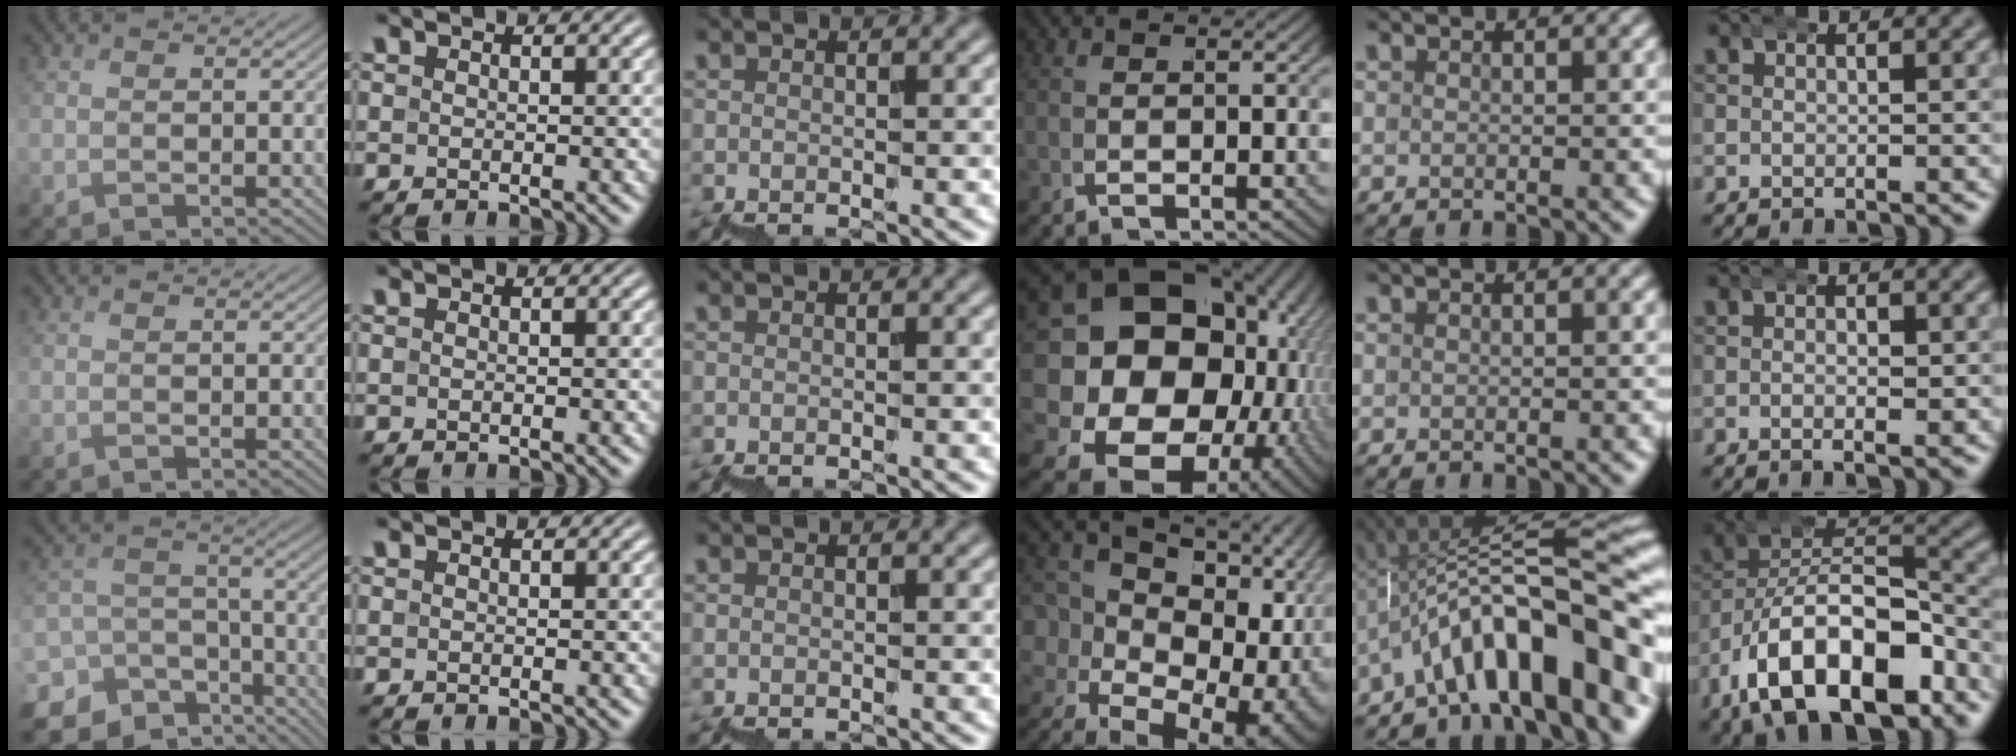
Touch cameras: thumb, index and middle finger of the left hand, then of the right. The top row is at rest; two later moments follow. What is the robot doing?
{"motion": "wrap", "object": "bubble wrap"}